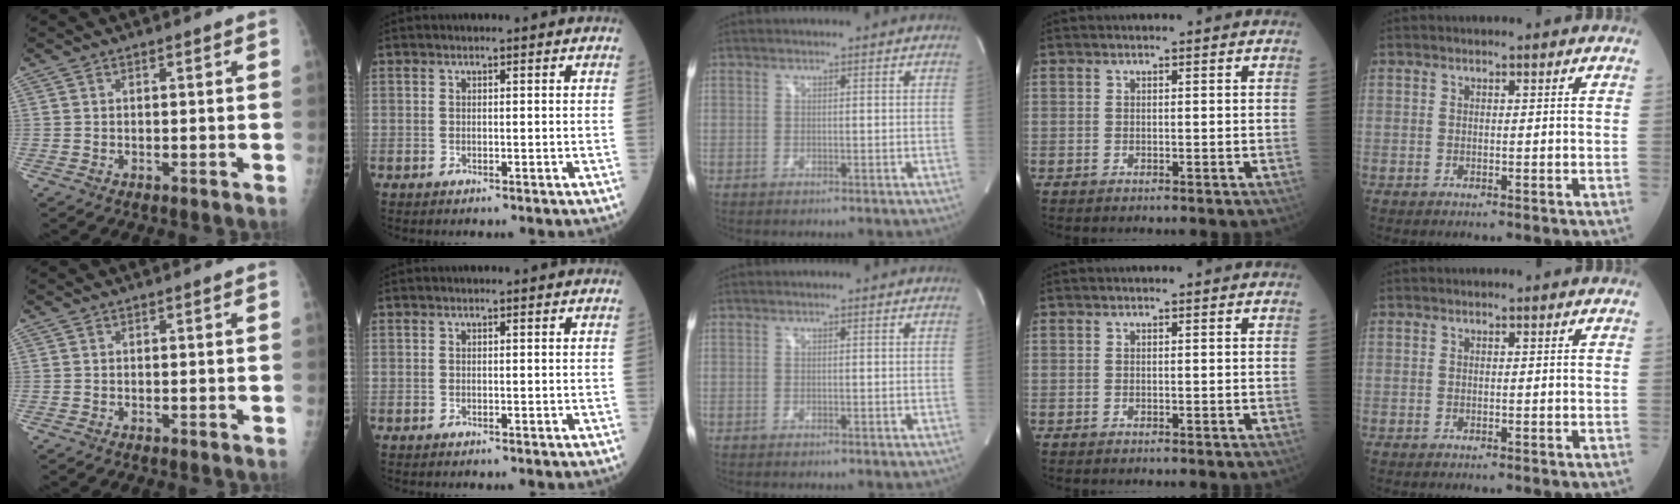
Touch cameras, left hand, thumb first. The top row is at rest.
{}